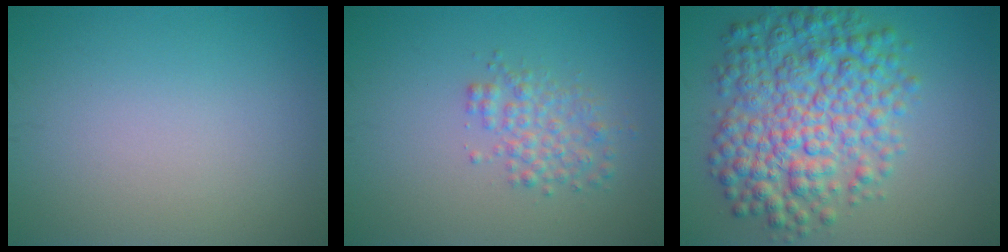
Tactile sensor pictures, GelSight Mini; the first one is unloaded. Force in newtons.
{"total": 2.6, "press": 2.6, "slide": 0.1}
{"total": 8.9, "press": 8.9, "slide": 0.1}